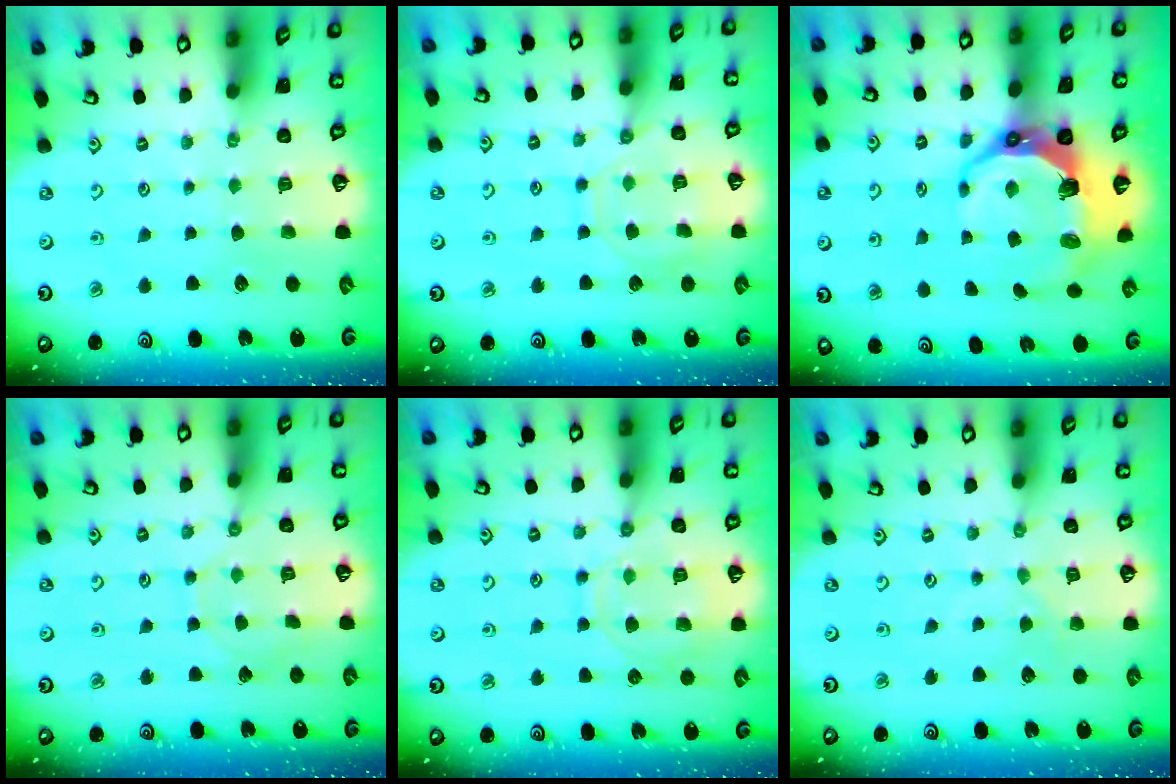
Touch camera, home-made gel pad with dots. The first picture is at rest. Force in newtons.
{"total": 9.5, "press": 9.5, "slide": 0.9}
{"total": 11.7, "press": 10.2, "slide": 5.7}
{"total": 6.0, "press": 6.0, "slide": 0.3}
{"total": 11.9, "press": 11.9, "slide": 1.2}
{"total": 0.0}